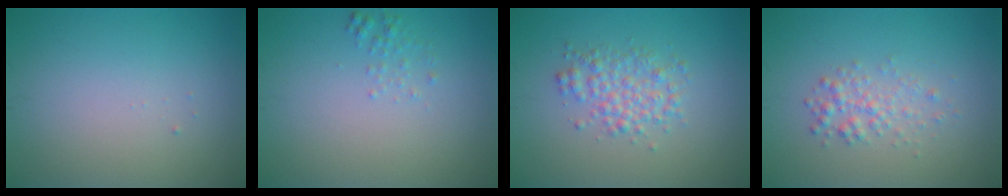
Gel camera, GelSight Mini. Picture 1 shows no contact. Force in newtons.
{"total": 1.0, "press": 1.0, "slide": 0.0}
{"total": 2.7, "press": 2.7, "slide": 0.0}
{"total": 1.9, "press": 1.9, "slide": 0.0}